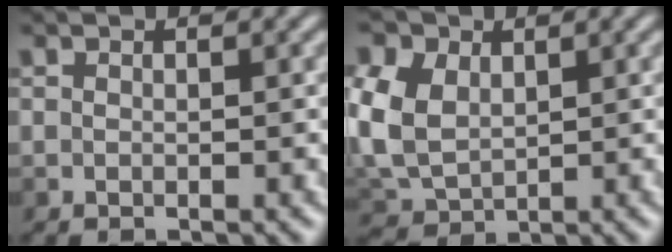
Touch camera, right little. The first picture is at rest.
{"total": 8.8, "force": [1.6, 6.4, 5.7], "torque": [-0.155, 0.016, 0.029]}